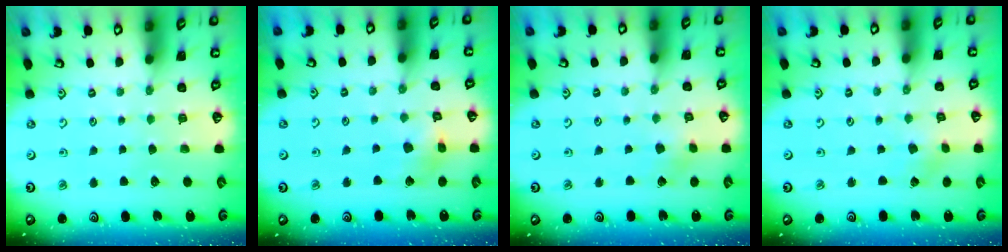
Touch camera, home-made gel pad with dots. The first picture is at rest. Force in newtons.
{"total": 6.3, "press": 6.2, "slide": 0.6}
{"total": 2.6, "press": 2.6, "slide": 0.2}
{"total": 0.5, "press": 0.5, "slide": 0.1}